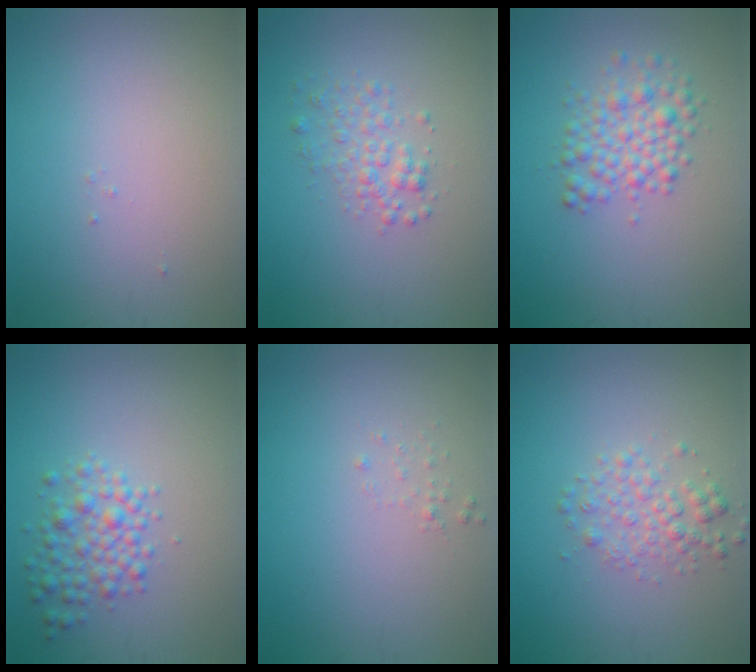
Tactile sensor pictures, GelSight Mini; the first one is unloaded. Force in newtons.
{"total": 2.1, "press": 2.1, "slide": 0.1}
{"total": 3.3, "press": 3.3, "slide": 0.0}
{"total": 3.0, "press": 3.0, "slide": 0.1}
{"total": 0.5, "press": 0.5, "slide": 0.1}
{"total": 2.4, "press": 2.4, "slide": 0.1}